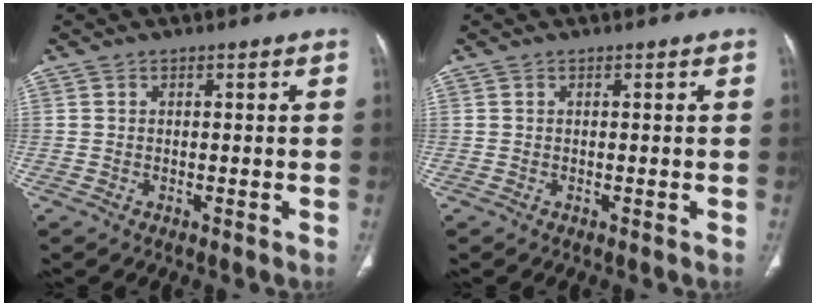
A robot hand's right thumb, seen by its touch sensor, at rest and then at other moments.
{"total": 0.0}